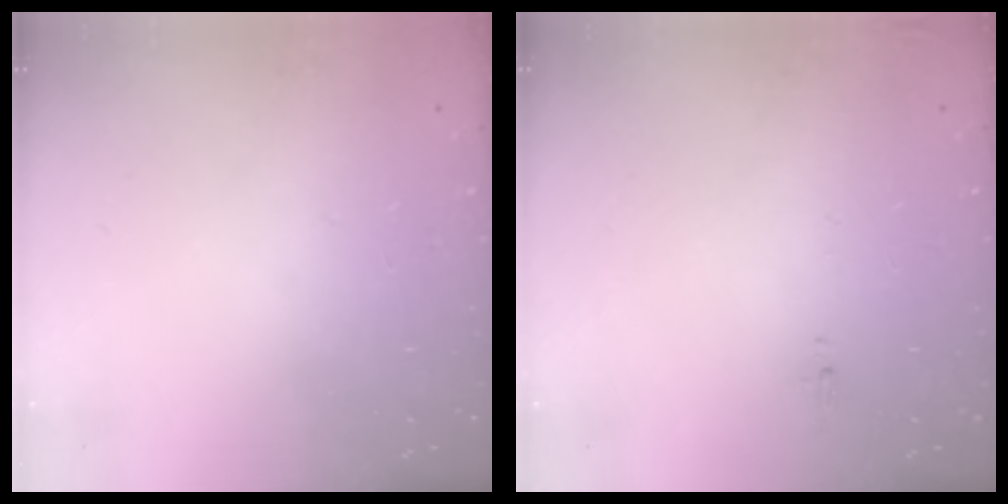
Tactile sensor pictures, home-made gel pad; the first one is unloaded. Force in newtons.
{"total": 5.0, "press": 4.7, "slide": 1.8}